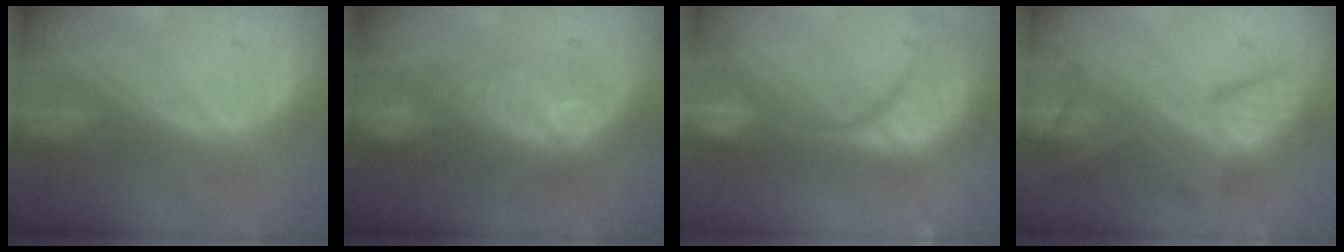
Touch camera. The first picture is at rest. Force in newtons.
{"total": 9.7, "press": 8.9, "slide": 3.9}
{"total": 15.3, "press": 12.1, "slide": 9.4}
{"total": 10.1, "press": 8.7, "slide": 5.0}